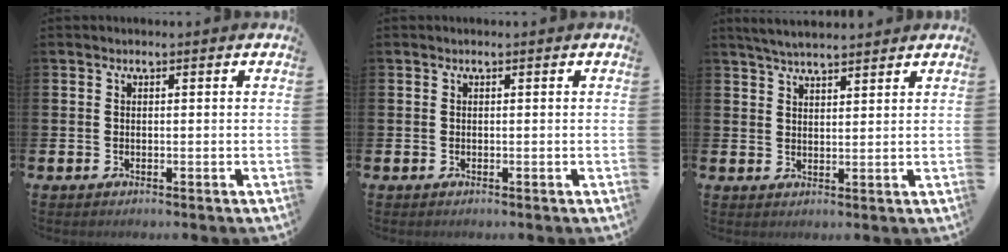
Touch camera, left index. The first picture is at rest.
{"total": 0.0}
{"total": 4.1, "force": [3.9, 0.4, 1.1], "torque": [-0.031, -0.011, 0.072]}